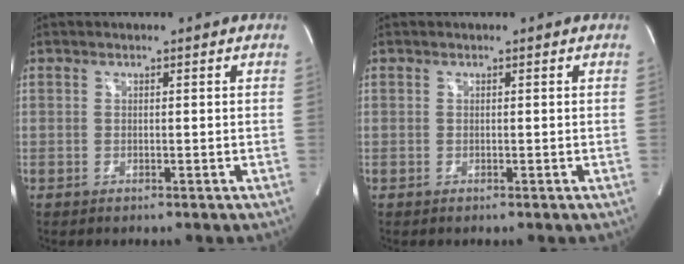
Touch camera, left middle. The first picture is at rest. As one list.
[{"total": 0.0}]